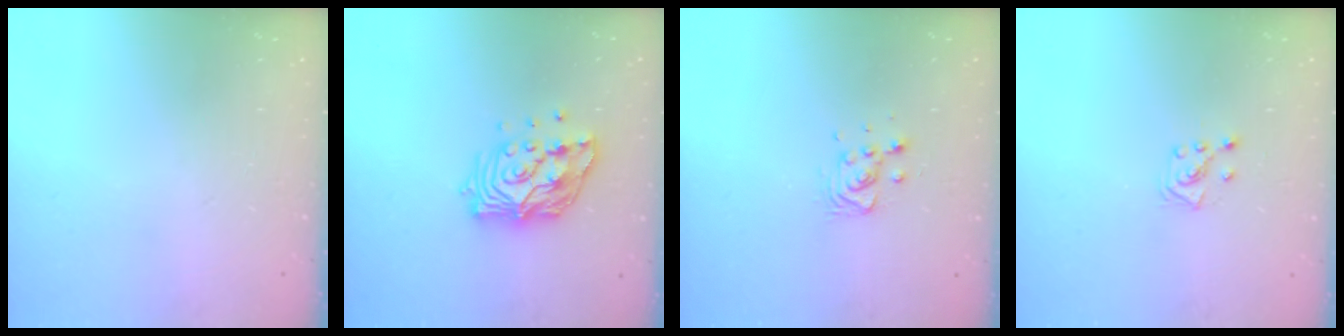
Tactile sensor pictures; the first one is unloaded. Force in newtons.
{"total": 15.1, "press": 15.0, "slide": 1.4}
{"total": 8.3, "press": 8.0, "slide": 2.1}
{"total": 4.4, "press": 4.3, "slide": 0.6}